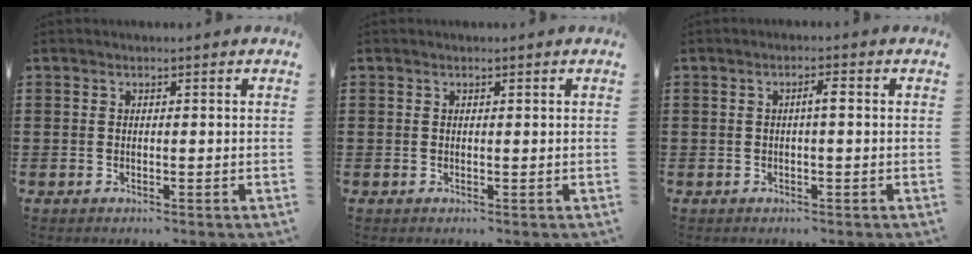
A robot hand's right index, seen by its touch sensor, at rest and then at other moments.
{"total": 0.0}
{"total": 1.9, "force": [-0.1, 0.2, 1.9], "torque": [-0.036, 0.003, -0.004]}